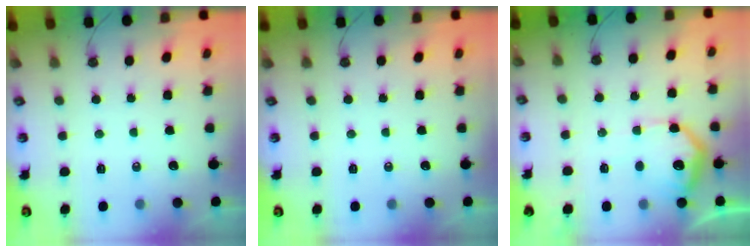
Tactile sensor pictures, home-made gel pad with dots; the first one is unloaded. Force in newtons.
{"total": 0.0}
{"total": 13.7, "press": 13.7, "slide": 0.9}